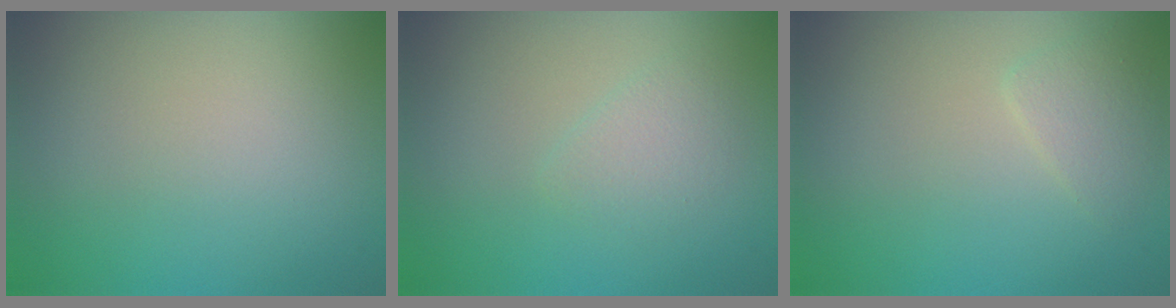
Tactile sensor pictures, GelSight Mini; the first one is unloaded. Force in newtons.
{"total": 1.5, "press": 1.5, "slide": 0.1}
{"total": 1.5, "press": 1.5, "slide": 0.1}